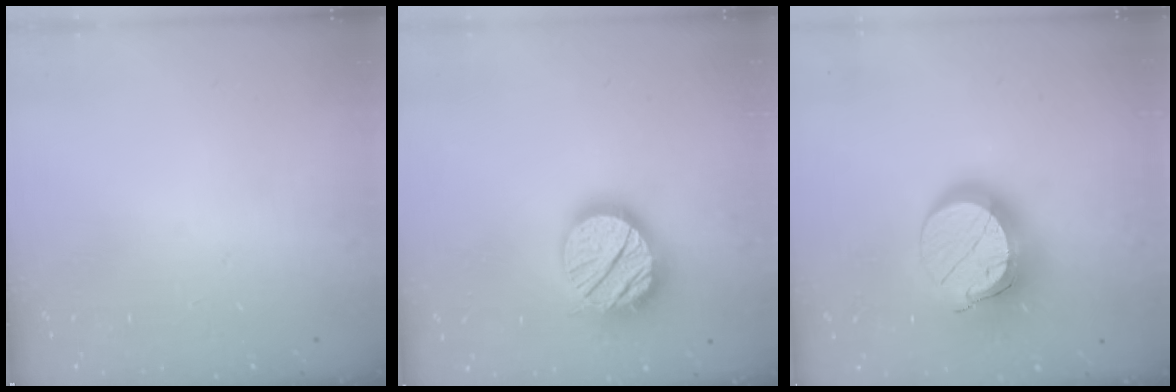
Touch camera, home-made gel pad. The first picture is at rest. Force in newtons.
{"total": 16.9, "press": 16.8, "slide": 1.5}
{"total": 17.0, "press": 17.0, "slide": 1.6}